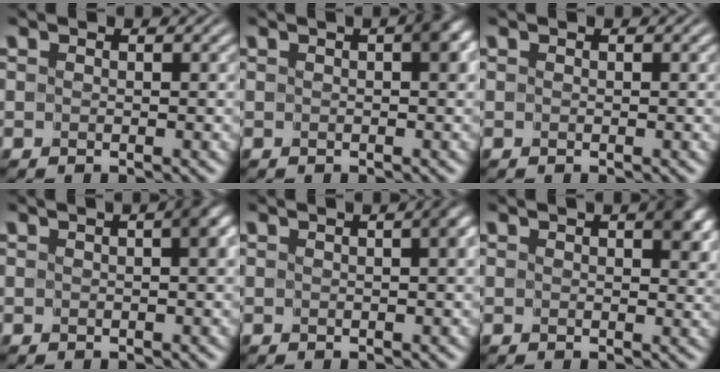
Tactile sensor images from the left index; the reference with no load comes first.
{"total": 1.9, "force": [0.3, 0.6, 1.8], "torque": [-0.017, 0.008, 0.003]}
{"total": 0.0}
{"total": 2.0, "force": [0.2, 0.4, 1.9], "torque": [-0.022, 0.009, 0.000]}
{"total": 2.5, "force": [0.5, 0.8, 2.3], "torque": [-0.020, 0.011, 0.004]}
{"total": 2.7, "force": [0.9, 1.4, 2.2], "torque": [-0.020, 0.002, 0.013]}